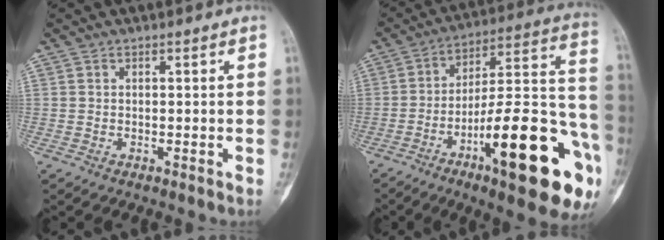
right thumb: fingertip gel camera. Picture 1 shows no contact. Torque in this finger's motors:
{"motor_torque": [0.96, 1.06, 1.42, -1.35, 0.11]}